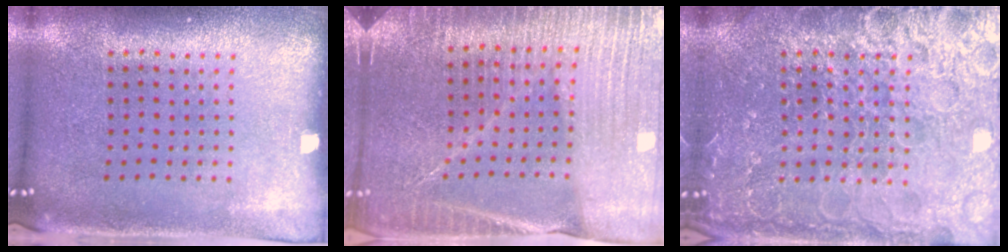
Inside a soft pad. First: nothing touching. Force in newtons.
{"total": 4.3, "press": 4.0, "slide": 1.5}
{"total": 6.9, "press": 6.9, "slide": 0.9}